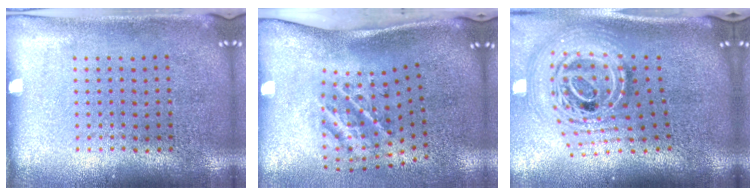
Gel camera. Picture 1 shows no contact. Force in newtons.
{"total": 2.3, "press": 1.3, "slide": 1.9}
{"total": 3.0, "press": 2.1, "slide": 2.2}